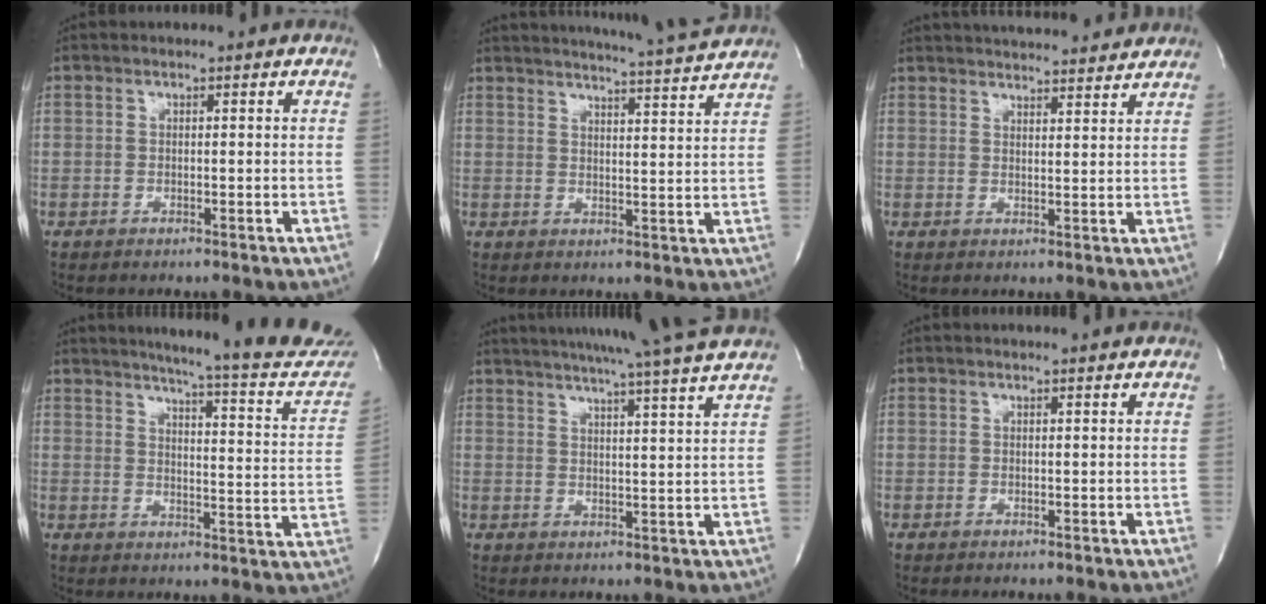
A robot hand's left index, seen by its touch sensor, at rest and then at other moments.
{"total": 13.0, "force": [12.2, -1.2, 4.1], "torque": [-0.076, -0.027, 0.156]}
{"total": 15.8, "force": [14.9, 2.0, 5.0], "torque": [-0.079, 0.027, 0.201]}
{"total": 22.9, "force": [21.1, 0.9, 8.9], "torque": [-0.126, -0.091, 0.246]}
{"total": 18.5, "force": [16.1, -1.9, 8.9], "torque": [-0.151, -0.021, 0.211]}
{"total": 0.7, "force": [0.6, -0.2, 0.3], "torque": [-0.009, -0.003, 0.013]}